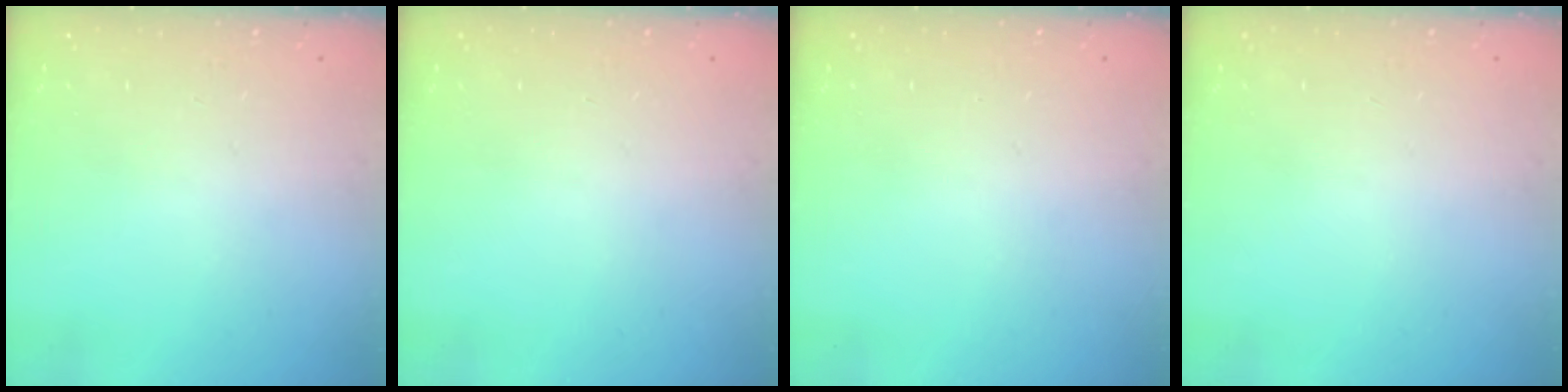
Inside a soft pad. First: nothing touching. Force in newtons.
{"total": 0.0}
{"total": 0.0}
{"total": 0.0}